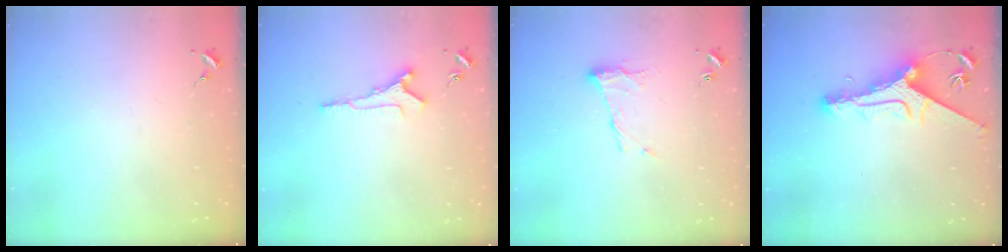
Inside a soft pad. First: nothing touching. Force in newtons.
{"total": 7.7, "press": 7.7, "slide": 0.6}
{"total": 9.4, "press": 9.4, "slide": 0.2}
{"total": 12.4, "press": 12.4, "slide": 0.9}